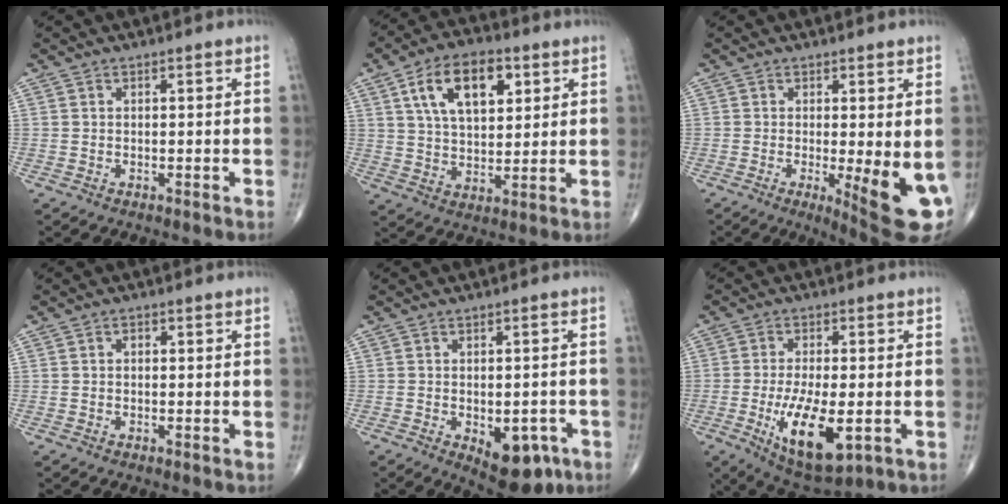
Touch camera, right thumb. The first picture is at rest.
{"total": 13.9, "force": [5.5, 7.6, 10.3], "torque": [-0.154, -0.009, 0.096]}
{"total": 10.1, "force": [-1.9, 2.3, 9.7], "torque": [-0.125, -0.023, -0.022]}
{"total": 1.0, "force": [0.2, 0.7, 0.7], "torque": [-0.008, 0.004, 0.002]}
{"total": 9.9, "force": [-4.0, 5.3, 7.4], "torque": [-0.072, 0.011, -0.042]}
{"total": 13.4, "force": [-3.7, 5.3, 11.7], "torque": [-0.197, -0.013, -0.049]}